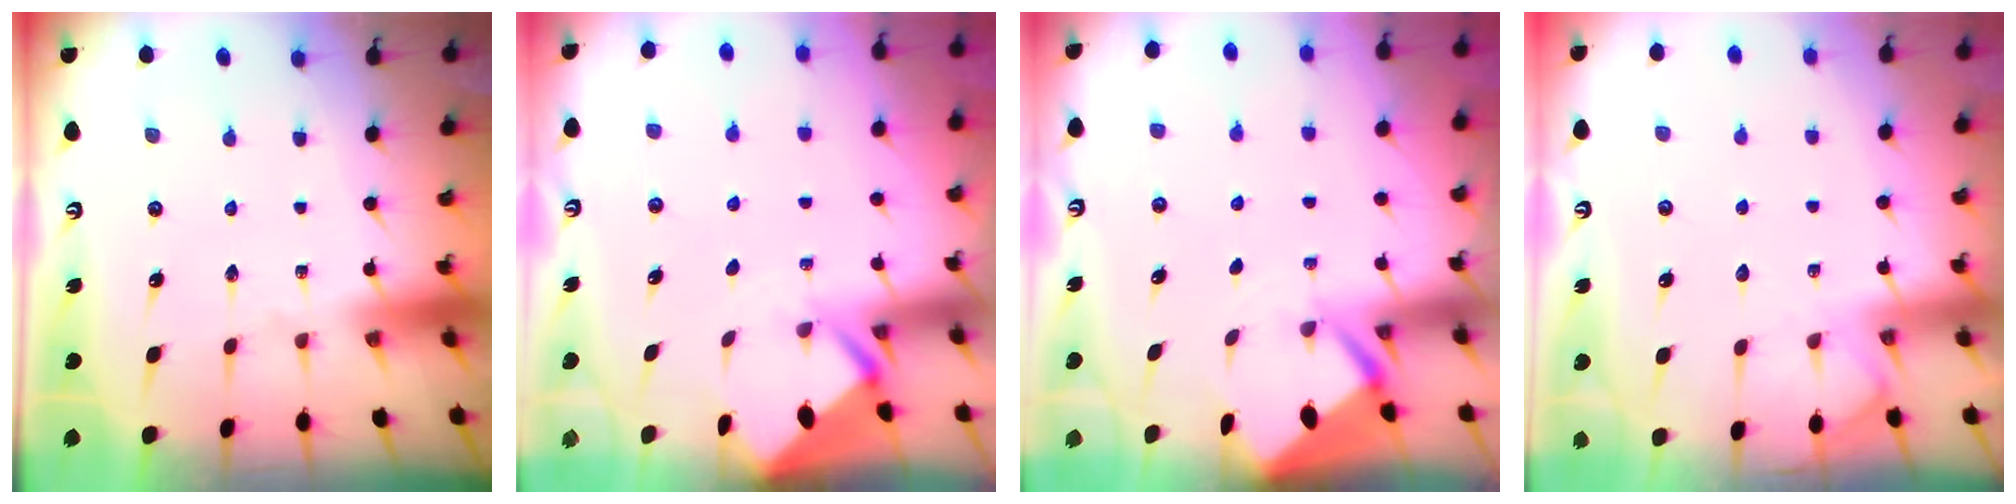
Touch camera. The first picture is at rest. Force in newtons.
{"total": 2.8, "press": 2.8, "slide": 0.2}
{"total": 2.5, "press": 2.5, "slide": 0.3}
{"total": 4.3, "press": 4.2, "slide": 0.4}